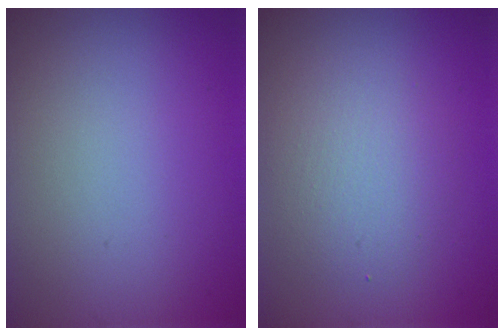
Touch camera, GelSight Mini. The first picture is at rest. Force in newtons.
{"total": 3.0, "press": 3.0, "slide": 0.1}